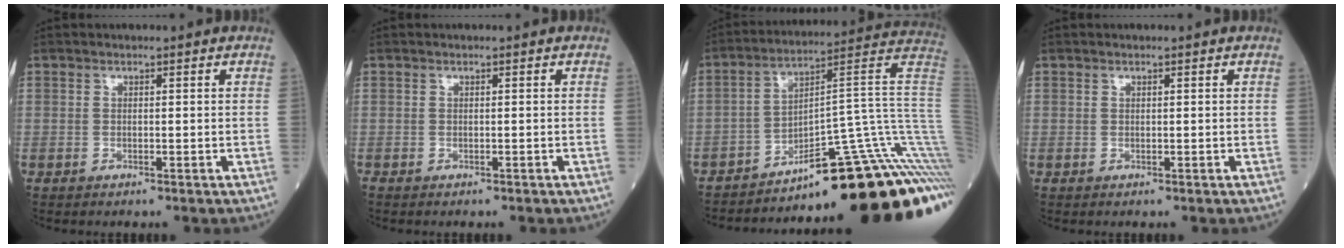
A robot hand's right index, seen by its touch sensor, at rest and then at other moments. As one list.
[{"total": 1.2, "force": [-0.7, 0.6, 0.7], "torque": [-0.024, 0.000, -0.006]}, {"total": 28.6, "force": [-19.8, 2.3, 20.5], "torque": [-0.160, 0.014, -0.279]}, {"total": 0.0}]